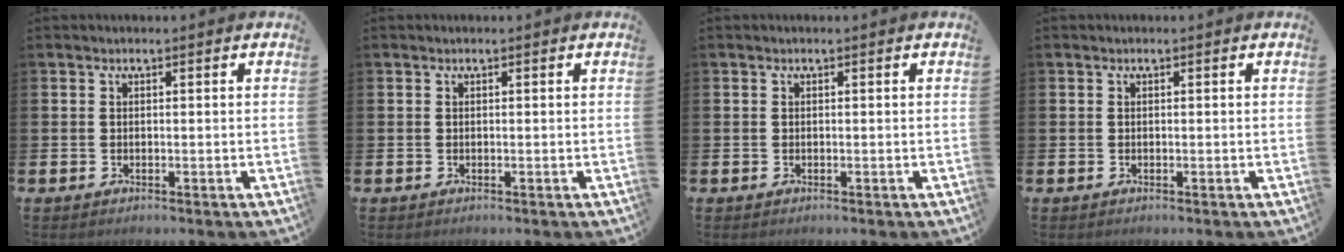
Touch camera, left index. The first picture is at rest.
{"total": 0.0}
{"total": 0.0}
{"total": 0.0}